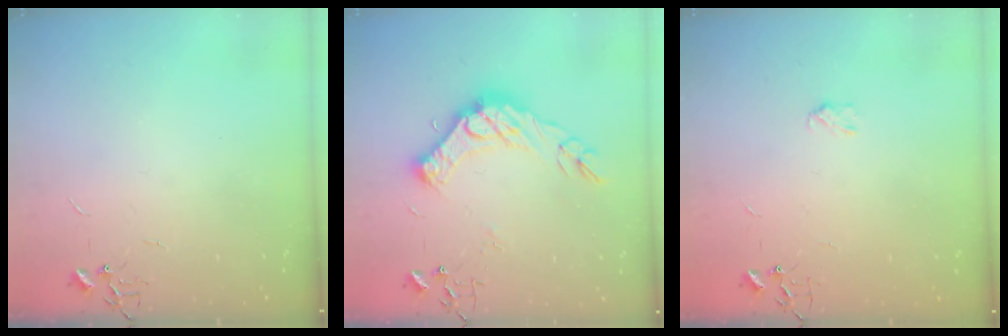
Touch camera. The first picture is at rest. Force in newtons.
{"total": 17.2, "press": 17.2, "slide": 1.2}
{"total": 3.2, "press": 3.1, "slide": 0.5}